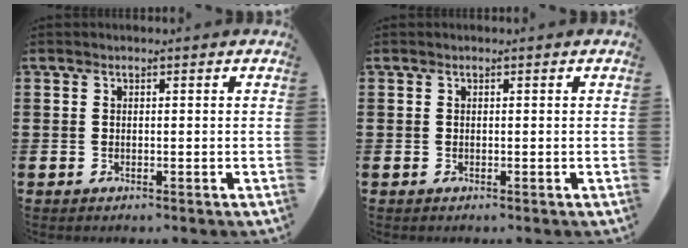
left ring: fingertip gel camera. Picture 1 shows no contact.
{"total": 0.0}